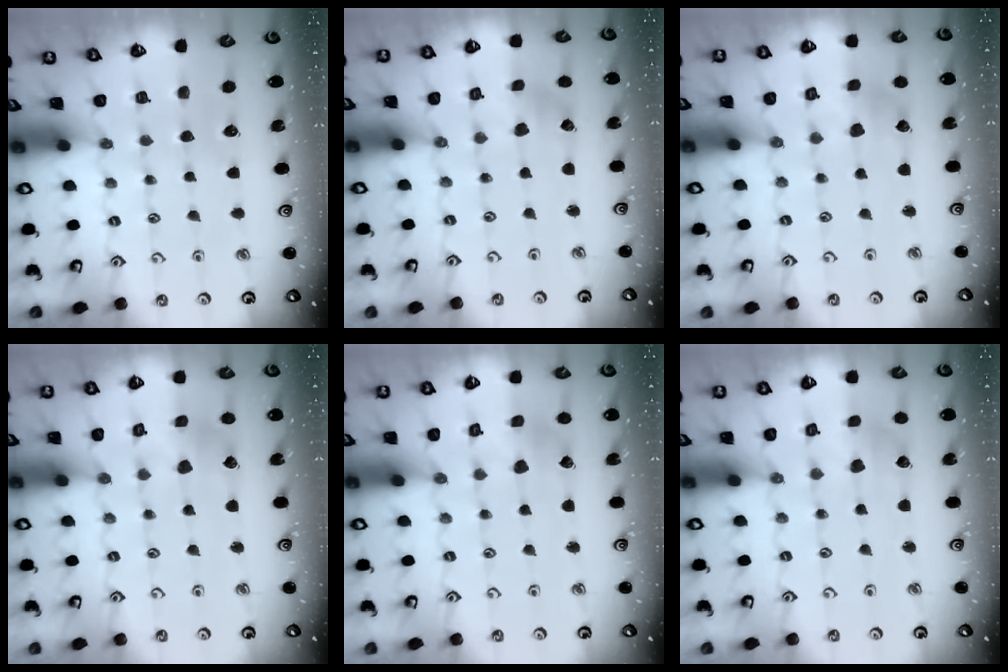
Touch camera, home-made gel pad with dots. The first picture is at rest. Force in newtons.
{"total": 1.4, "press": 1.4, "slide": 0.1}
{"total": 2.7, "press": 2.7, "slide": 0.5}
{"total": 3.8, "press": 3.8, "slide": 0.4}
{"total": 2.6, "press": 2.5, "slide": 0.3}
{"total": 2.3, "press": 2.3, "slide": 0.3}